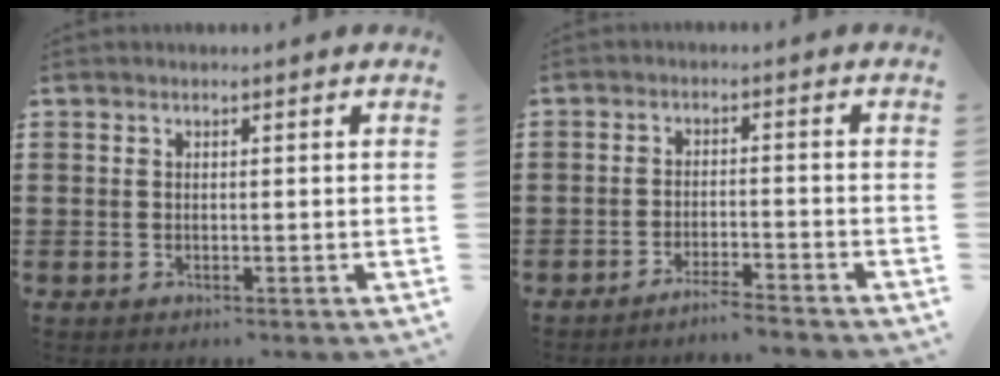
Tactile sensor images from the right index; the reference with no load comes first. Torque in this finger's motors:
{"motor_torque": [0.43, 0.50, 0.06, 0.00]}